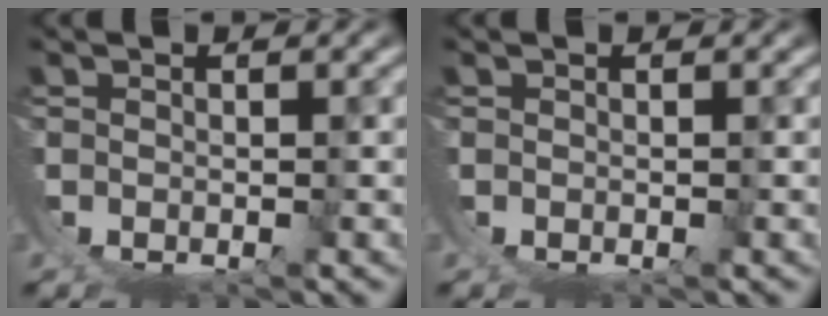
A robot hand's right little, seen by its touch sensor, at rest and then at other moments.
{"total": 0.0}